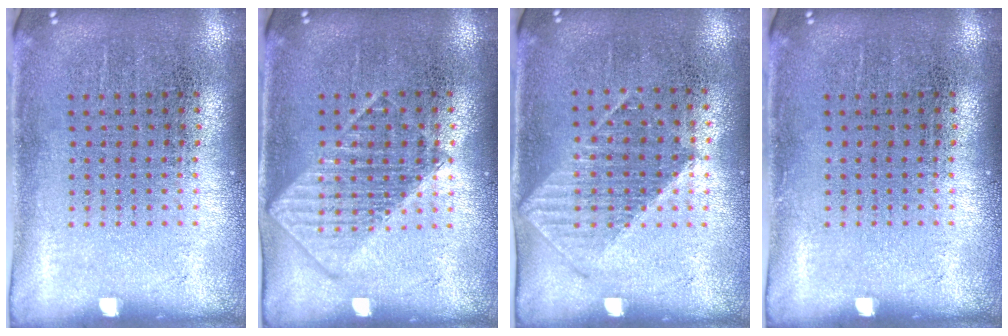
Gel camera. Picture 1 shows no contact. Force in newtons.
{"total": 1.0, "press": 1.0, "slide": 0.1}
{"total": 0.9, "press": 0.8, "slide": 0.4}
{"total": 0.0}